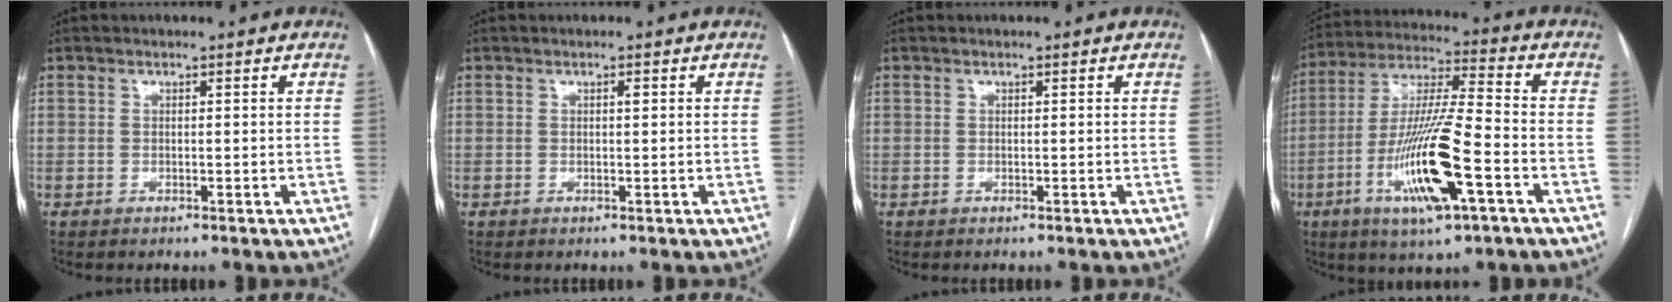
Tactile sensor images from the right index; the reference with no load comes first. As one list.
[{"total": 0.6, "force": [0.2, 0.1, 0.5], "torque": [-0.011, 0.000, 0.002]}, {"total": 0.0}, {"total": 16.6, "force": [-6.1, 1.6, 15.4], "torque": [-0.304, -0.014, -0.109]}]